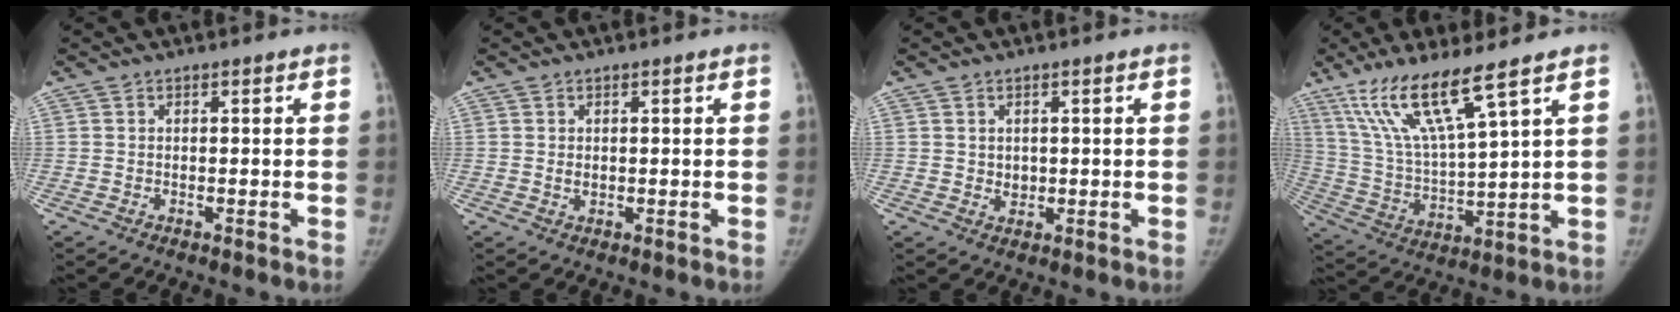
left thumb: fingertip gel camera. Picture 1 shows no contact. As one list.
[{"total": 1.1, "force": [0.1, 0.8, 0.7], "torque": [-0.008, -0.002, 0.006]}, {"total": 1.9, "force": [0.4, 1.6, 0.8], "torque": [-0.006, -0.005, 0.011]}, {"total": 14.2, "force": [9.2, 1.5, 10.8], "torque": [-0.219, -0.043, 0.192]}]